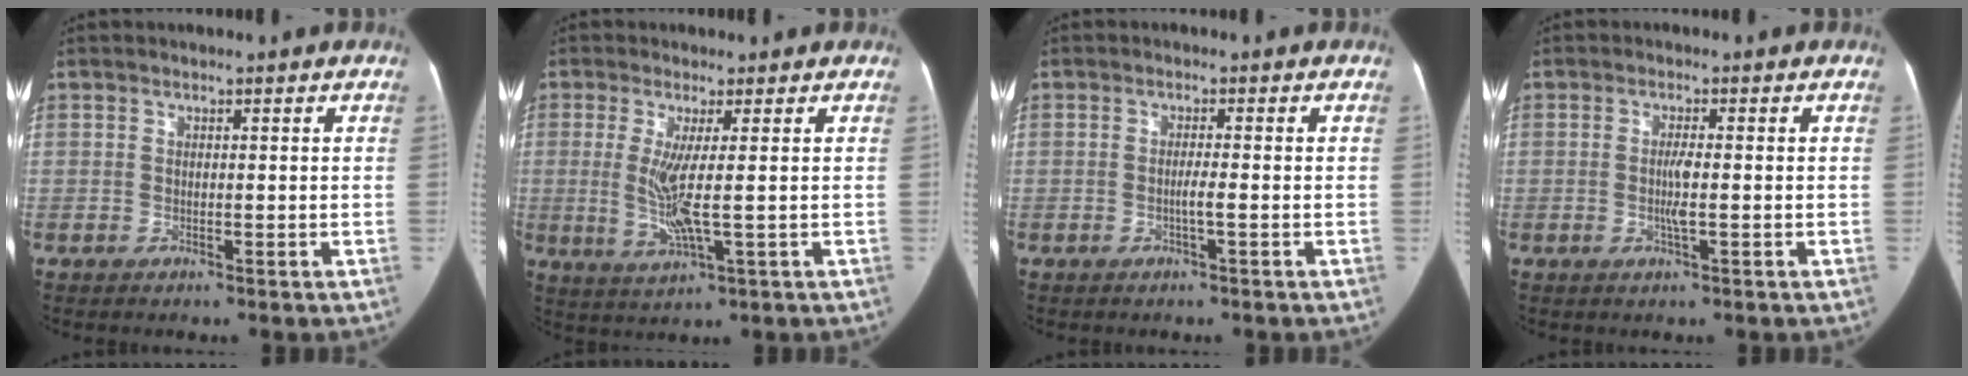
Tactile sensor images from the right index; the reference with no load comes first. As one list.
[{"total": 6.1, "force": [0.1, 0.3, 6.1], "torque": [-0.131, -0.014, 0.004]}, {"total": 1.8, "force": [-0.6, 0.0, 1.7], "torque": [-0.033, 0.002, -0.013]}, {"total": 2.8, "force": [-0.5, 0.4, 2.8], "torque": [-0.056, -0.001, -0.010]}]